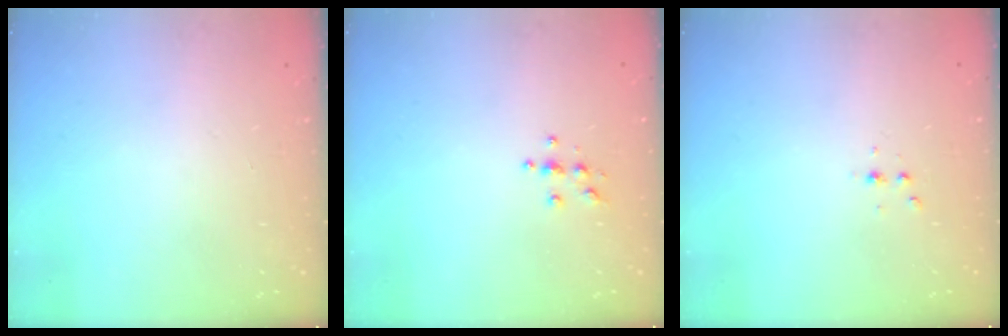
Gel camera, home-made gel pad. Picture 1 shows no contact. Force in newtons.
{"total": 3.7, "press": 3.7, "slide": 0.4}
{"total": 2.3, "press": 2.3, "slide": 0.3}